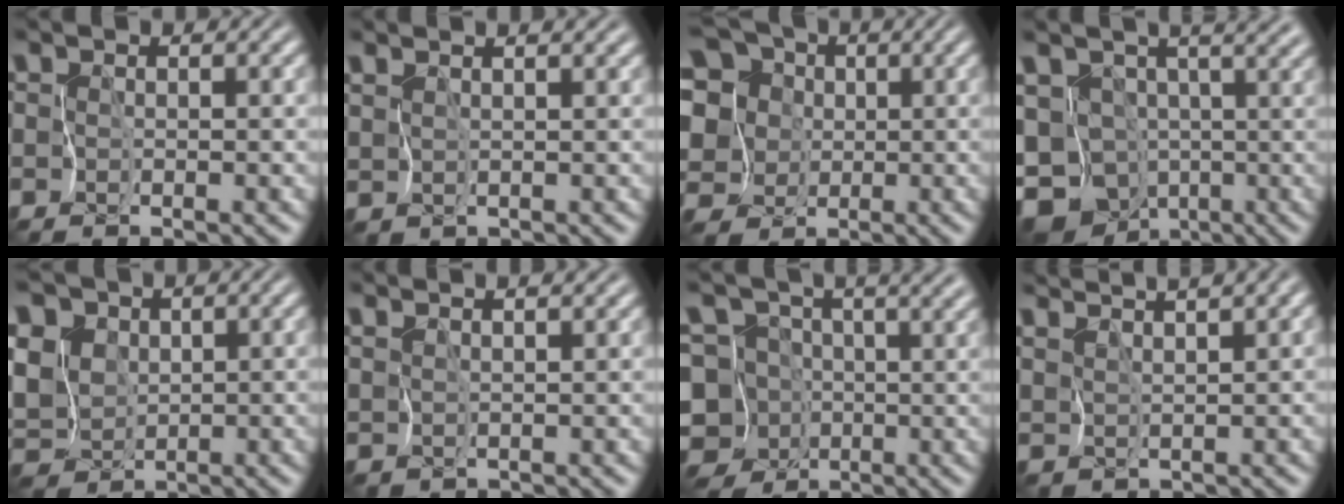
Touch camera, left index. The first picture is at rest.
{"total": 2.1, "force": [1.7, 0.4, 1.1], "torque": [-0.030, 0.008, 0.030]}
{"total": 12.4, "force": [0.8, 11.0, 5.7], "torque": [-0.165, 0.035, -0.011]}
{"total": 8.7, "force": [-1.2, 6.8, 5.4], "torque": [-0.105, -0.021, -0.015]}
{"total": 8.5, "force": [1.0, 6.9, 4.8], "torque": [-0.096, 0.020, -0.011]}
{"total": 2.6, "force": [2.2, 0.6, 1.3], "torque": [-0.037, 0.013, 0.035]}
{"total": 7.4, "force": [-2.0, 5.8, 4.1], "torque": [-0.068, 0.020, -0.038]}
{"total": 4.4, "force": [3.9, -0.1, 1.8], "torque": [-0.054, 0.017, 0.063]}